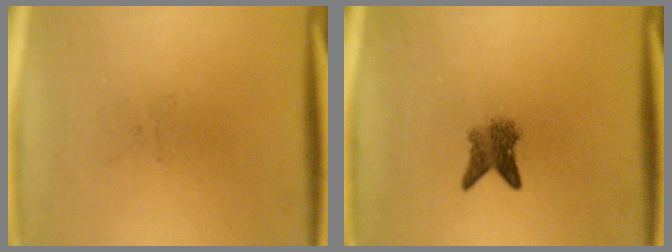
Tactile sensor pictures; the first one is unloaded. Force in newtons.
{"total": 3.4}